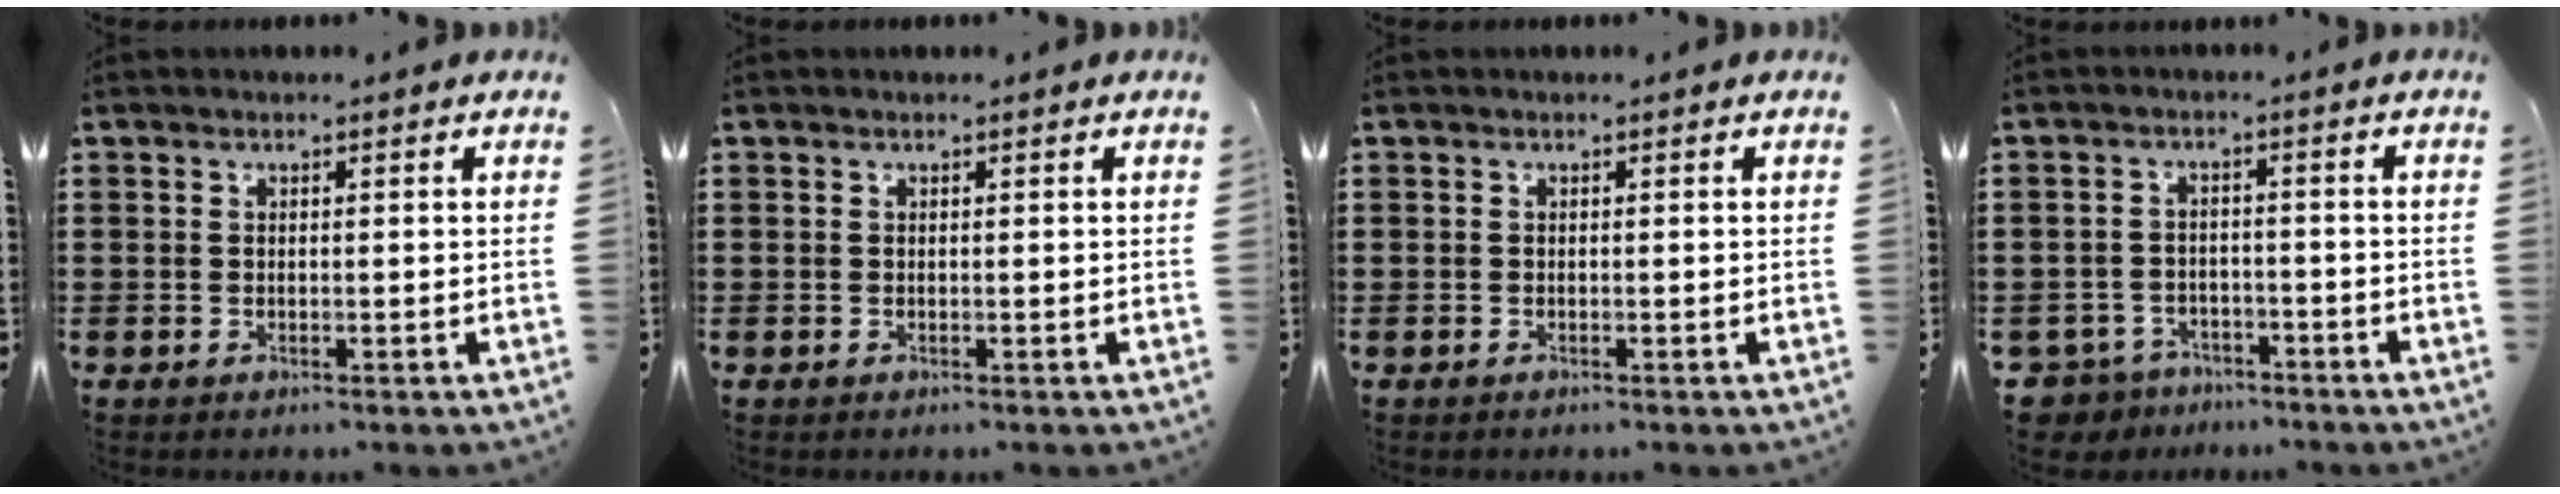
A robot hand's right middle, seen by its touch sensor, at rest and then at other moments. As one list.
[{"total": 0.0}, {"total": 0.0}, {"total": 3.7, "force": [-3.5, 1.0, 0.1], "torque": [-0.033, -0.009, -0.080]}]